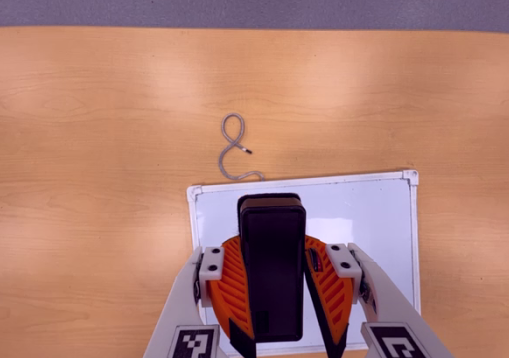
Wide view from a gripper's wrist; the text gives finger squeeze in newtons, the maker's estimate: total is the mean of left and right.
{"total": 11.7, "left": 10.3, "right": 13.1}